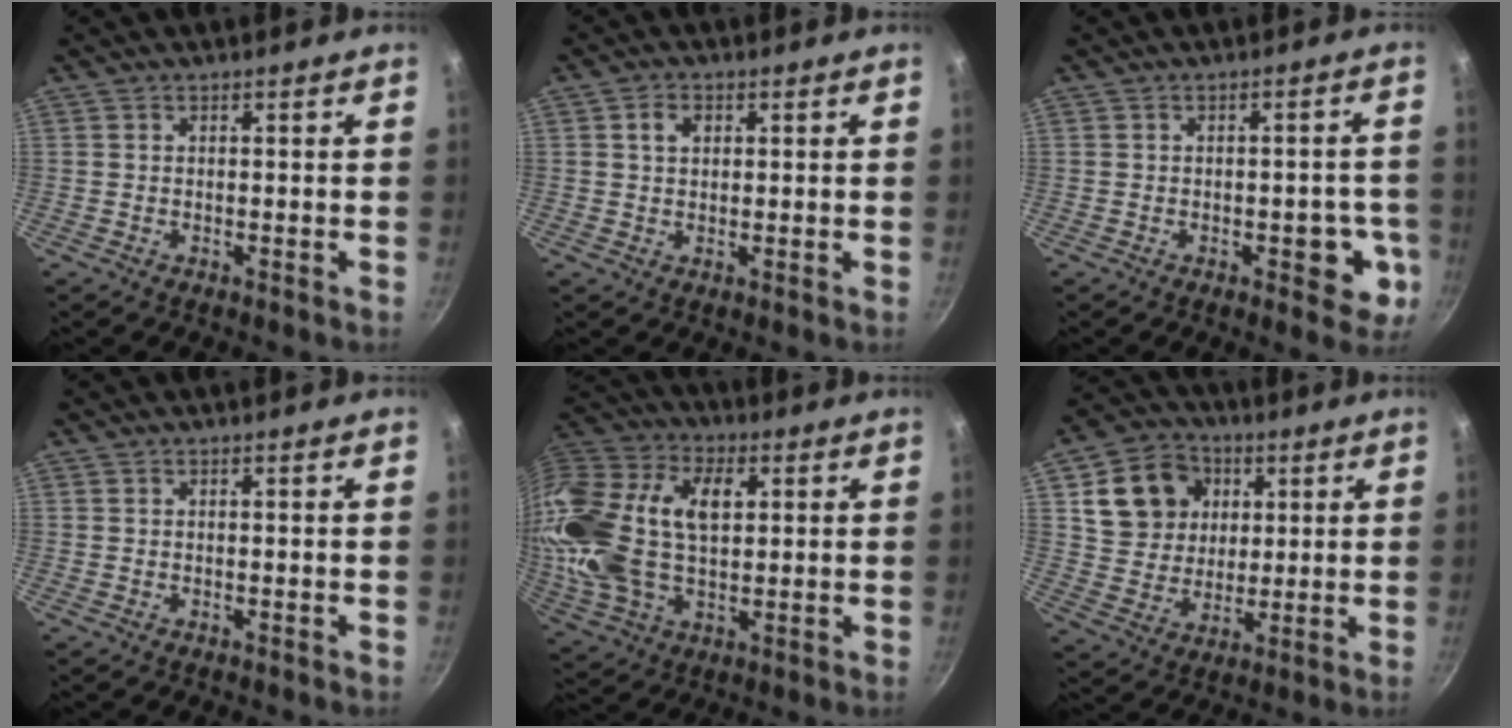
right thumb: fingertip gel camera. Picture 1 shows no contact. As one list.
[{"total": 3.0, "force": [0.9, 2.2, 1.8], "torque": [-0.021, 0.001, 0.014]}, {"total": 7.2, "force": [-2.2, 3.7, 5.8], "torque": [-0.036, 0.010, -0.026]}, {"total": 0.0}, {"total": 24.6, "force": [4.0, 15.0, 19.0], "torque": [-0.380, 0.016, 0.067]}, {"total": 13.6, "force": [4.0, 11.6, 5.8], "torque": [-0.079, 0.002, 0.072]}]